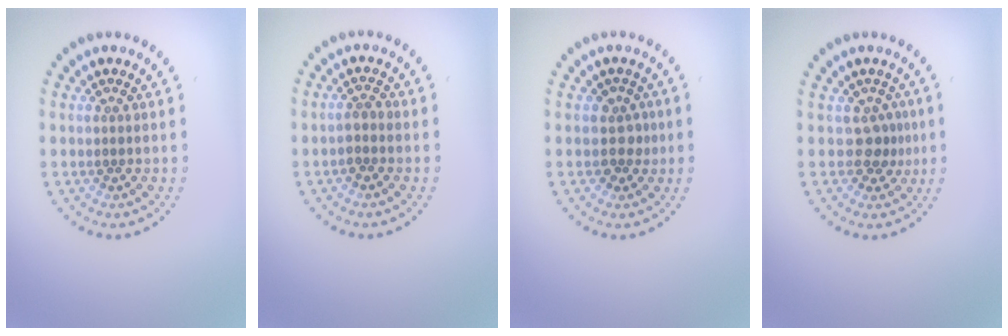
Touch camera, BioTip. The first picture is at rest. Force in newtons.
{"total": 1.3, "press": 1.1, "slide": 0.5}
{"total": 1.7, "press": 1.4, "slide": 1.0}
{"total": 2.0, "press": 1.3, "slide": 1.5}